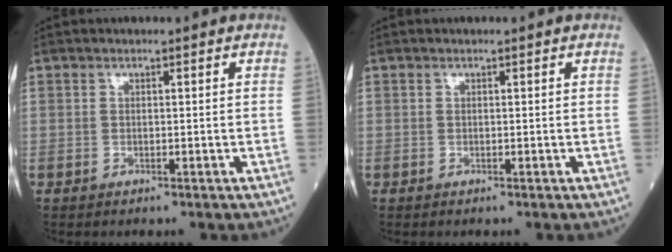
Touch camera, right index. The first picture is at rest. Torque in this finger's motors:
{"motor_torque": [0.00, 0.00, -0.03, 0.00]}